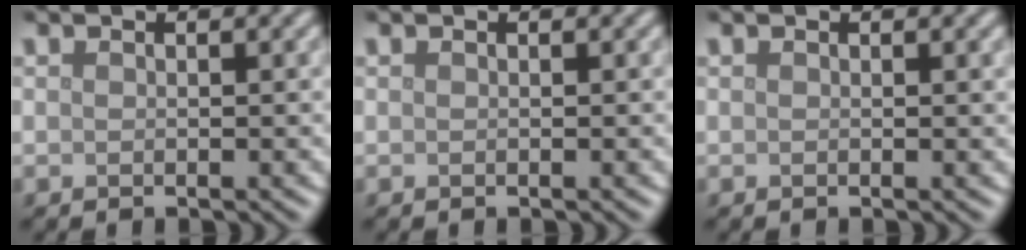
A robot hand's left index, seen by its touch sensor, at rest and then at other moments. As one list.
[{"total": 0.0}, {"total": 0.0}]